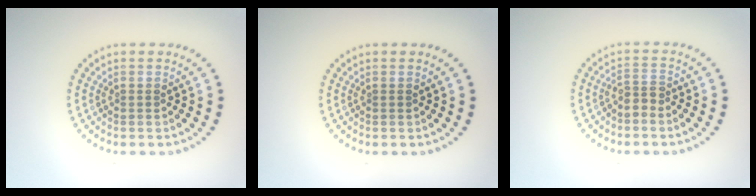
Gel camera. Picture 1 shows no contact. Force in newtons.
{"total": 0.0}
{"total": 1.9, "press": 1.3, "slide": 1.3}